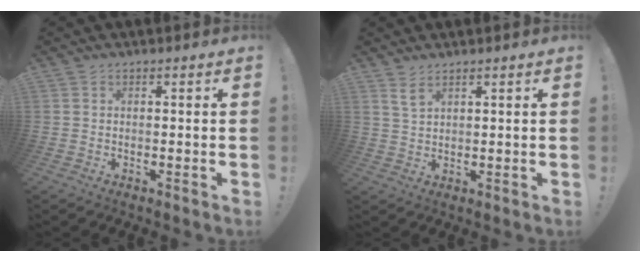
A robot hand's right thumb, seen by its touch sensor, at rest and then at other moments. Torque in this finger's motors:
{"motor_torque": [0.43, 0.49, 0.19, -0.03, -0.04]}